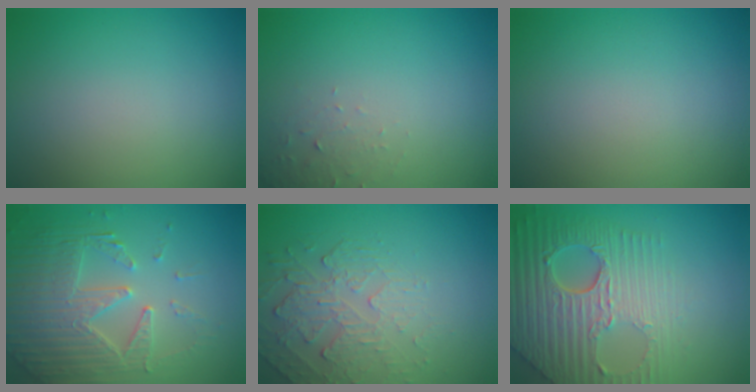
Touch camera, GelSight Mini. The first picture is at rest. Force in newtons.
{"total": 1.2, "press": 1.2, "slide": 0.1}
{"total": 0.0}
{"total": 6.4, "press": 5.0, "slide": 4.0}
{"total": 2.4, "press": 1.7, "slide": 1.7}
{"total": 8.4, "press": 6.1, "slide": 5.8}